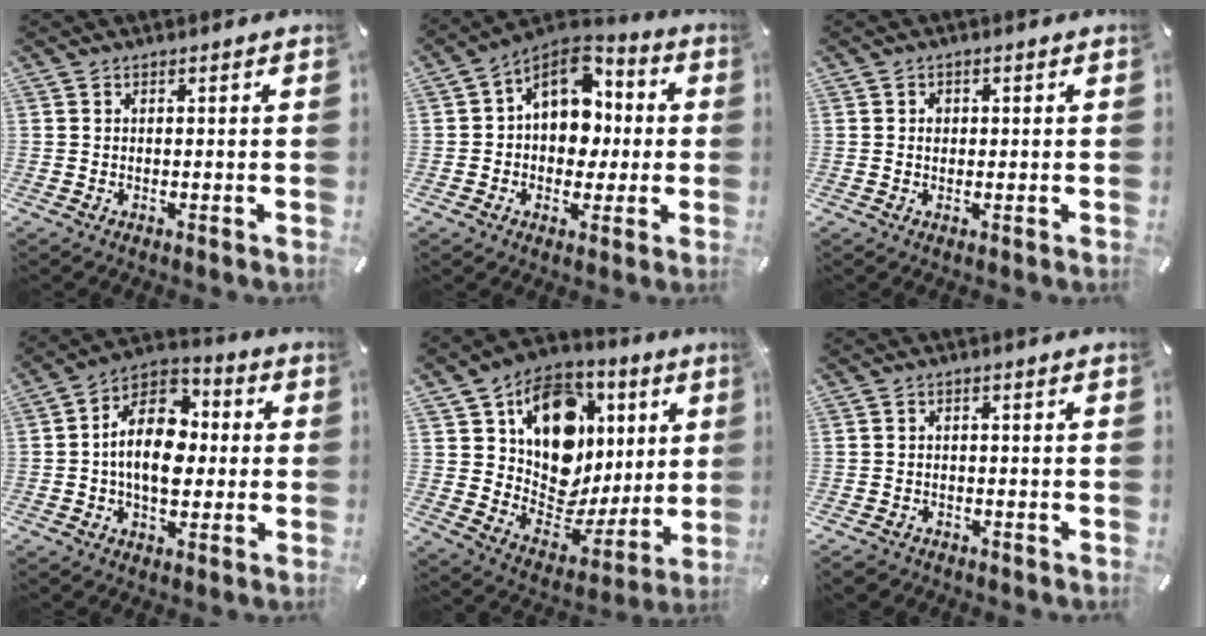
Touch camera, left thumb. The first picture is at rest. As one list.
[{"total": 12.3, "force": [2.4, 10.2, 6.5], "torque": [-0.103, -0.012, 0.045]}, {"total": 1.3, "force": [0.1, 1.2, 0.5], "torque": [-0.003, 0.001, -0.001]}, {"total": 14.6, "force": [-0.4, 10.2, 10.5], "torque": [-0.199, 0.009, -0.008]}, {"total": 17.8, "force": [6.9, 13.2, 9.8], "torque": [-0.154, -0.046, 0.128]}, {"total": 2.2, "force": [-1.6, 1.4, 0.5], "torque": [-0.016, 0.007, -0.037]}]